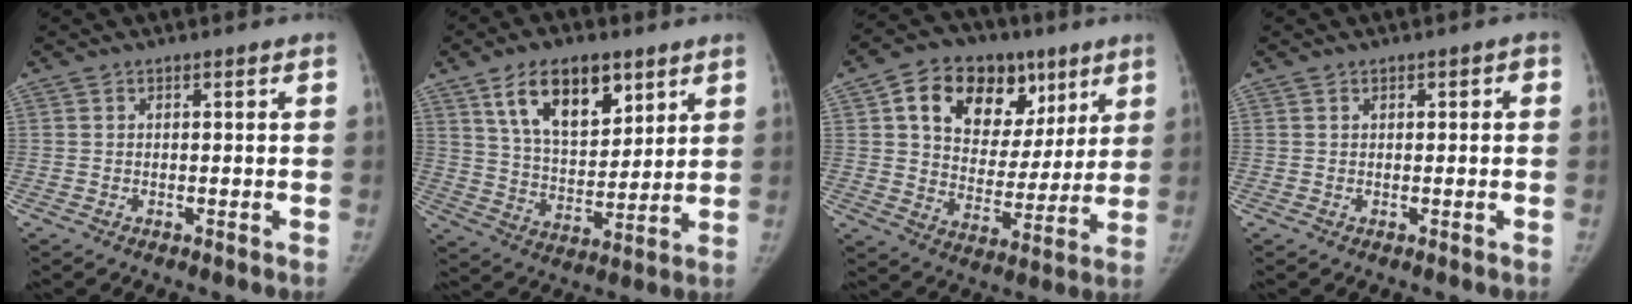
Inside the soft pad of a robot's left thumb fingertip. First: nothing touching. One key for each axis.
{"total": 15.0, "fx": 8.1, "fy": 7.9, "fz": 9.9, "tx": -0.129, "ty": -0.040, "tz": 0.148}
{"total": 20.4, "fx": 9.0, "fy": 14.0, "fz": 11.7, "tx": -0.137, "ty": -0.010, "tz": 0.147}
{"total": 1.0, "fx": 0.2, "fy": 0.7, "fz": 0.6, "tx": 0.000, "ty": 0.003, "tz": 0.000}